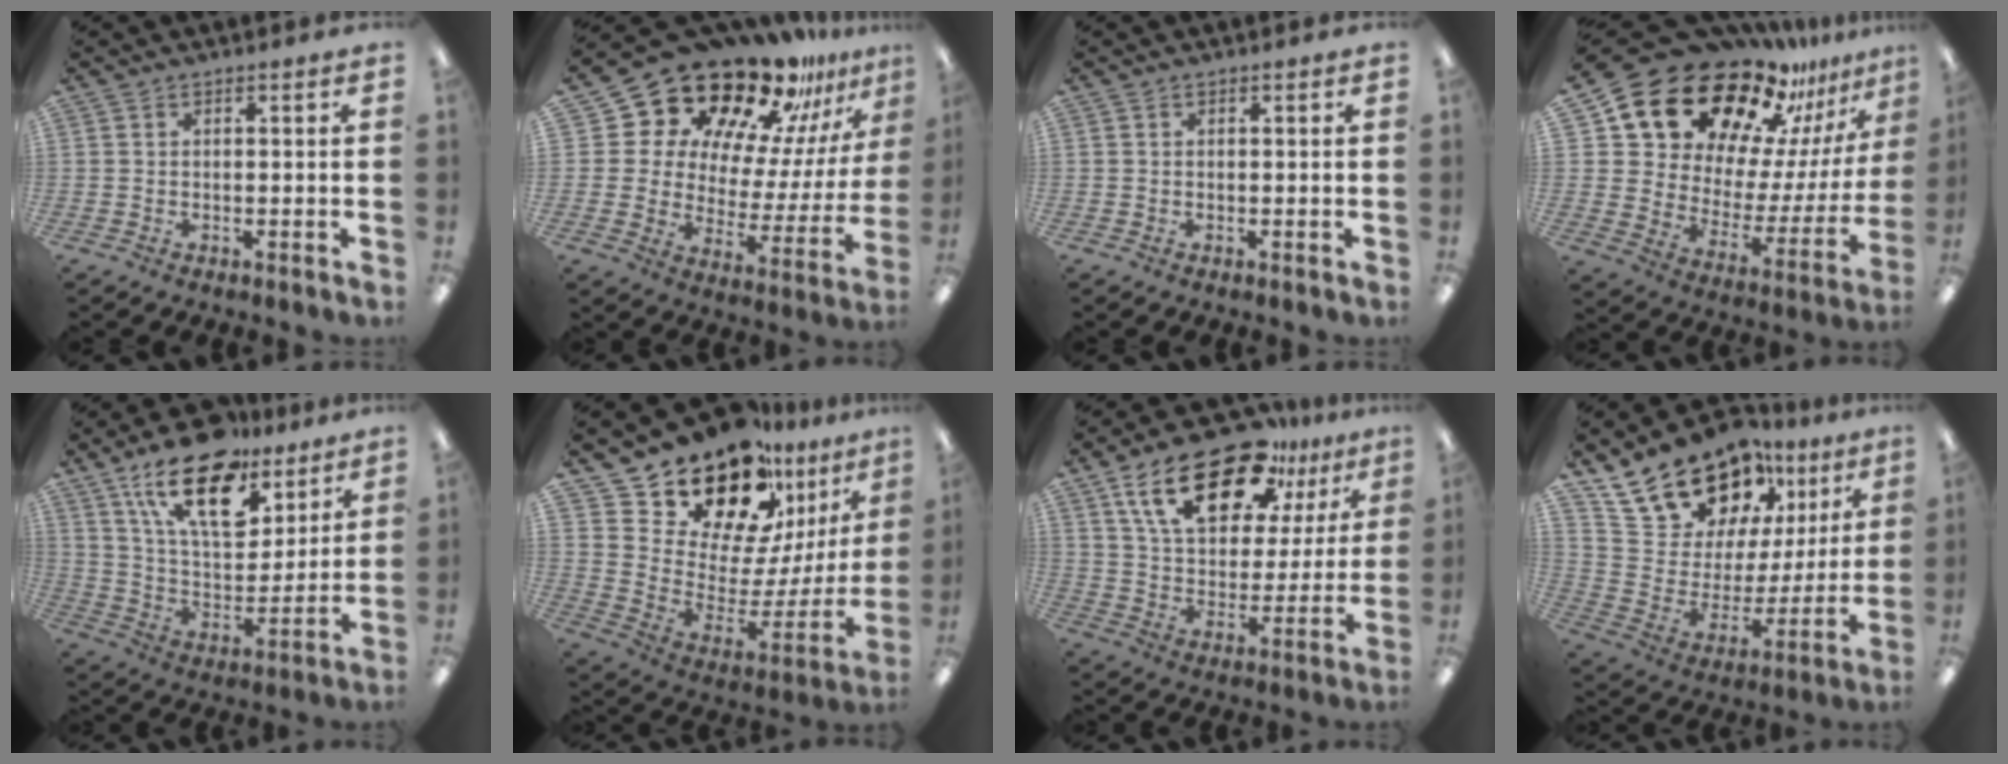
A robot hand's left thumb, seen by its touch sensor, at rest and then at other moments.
{"total": 22.1, "force": [18.8, 9.5, 6.7], "torque": [-0.113, -0.160, 0.337]}
{"total": 0.0}
{"total": 22.1, "force": [18.0, 10.3, 7.8], "torque": [-0.143, -0.142, 0.333]}
{"total": 20.9, "force": [13.2, 10.1, 12.6], "torque": [-0.210, -0.064, 0.230]}
{"total": 22.1, "force": [18.6, 8.8, 8.1], "torque": [-0.142, -0.144, 0.329]}
{"total": 23.2, "force": [14.2, 11.2, 14.5], "torque": [-0.243, -0.062, 0.246]}
{"total": 21.1, "force": [16.1, 11.2, 7.7], "torque": [-0.148, -0.097, 0.310]}